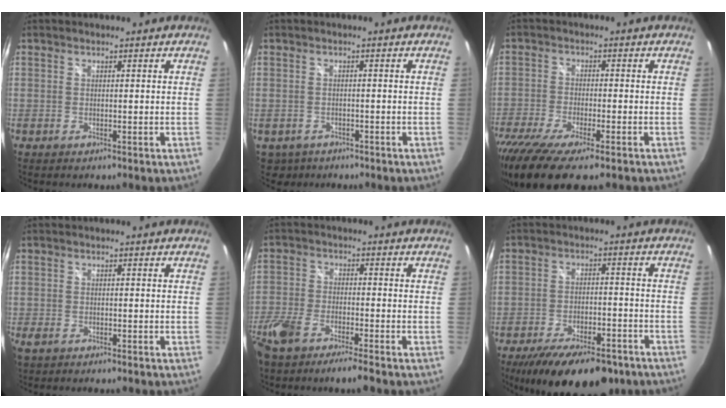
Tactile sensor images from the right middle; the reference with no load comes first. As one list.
[{"total": 4.6, "force": [-2.3, 3.7, 1.6], "torque": [-0.041, -0.008, -0.027]}, {"total": 15.2, "force": [-10.8, 3.6, 10.0], "torque": [-0.216, -0.062, -0.186]}, {"total": 2.4, "force": [-1.6, 1.2, 1.3], "torque": [-0.031, -0.006, -0.029]}, {"total": 8.8, "force": [-6.7, 1.7, 5.5], "torque": [-0.138, -0.021, -0.132]}, {"total": 18.1, "force": [-13.1, 6.5, 10.6], "torque": [-0.197, -0.032, -0.188]}]